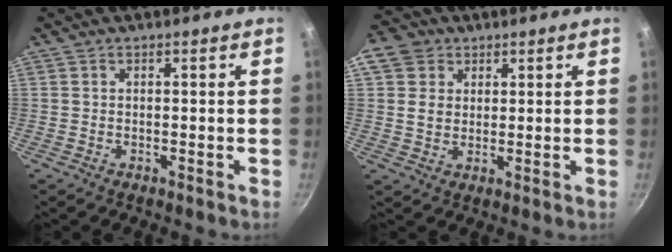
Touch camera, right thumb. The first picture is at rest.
{"total": 7.0, "force": [2.6, 5.8, 2.8], "torque": [-0.022, -0.004, 0.038]}